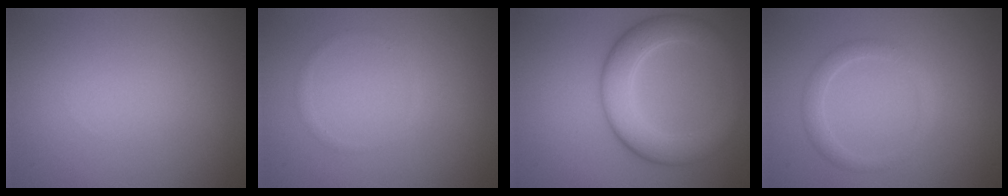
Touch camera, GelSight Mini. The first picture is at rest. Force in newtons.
{"total": 0.6, "press": 0.6, "slide": 0.1}
{"total": 5.9, "press": 5.9, "slide": 0.2}
{"total": 1.7, "press": 1.7, "slide": 0.0}